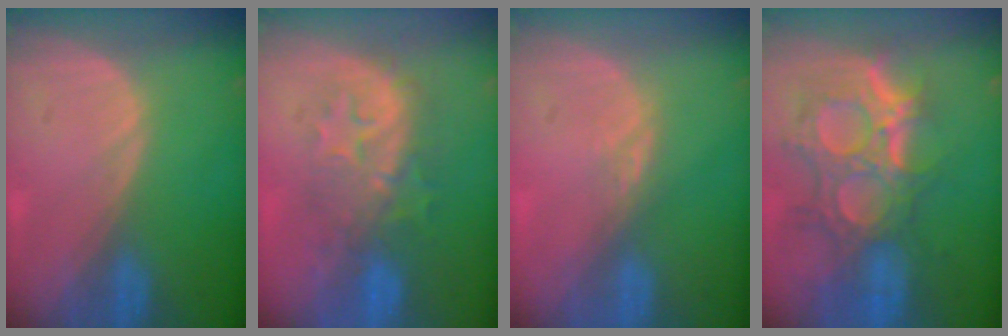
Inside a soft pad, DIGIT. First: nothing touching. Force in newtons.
{"total": 8.5, "press": 8.4, "slide": 1.4}
{"total": 2.0, "press": 1.5, "slide": 1.3}
{"total": 12.0, "press": 10.7, "slide": 5.3}